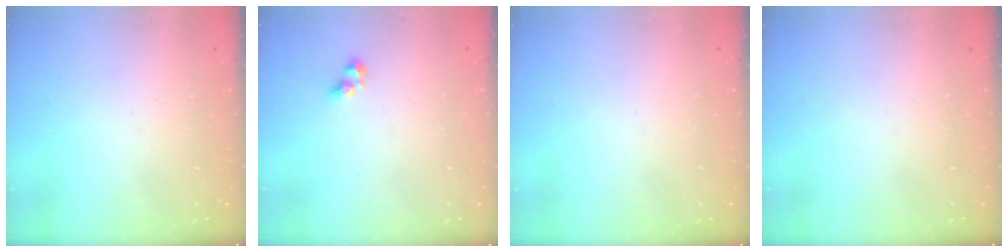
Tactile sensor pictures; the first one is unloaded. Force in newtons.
{"total": 2.7, "press": 2.7, "slide": 0.3}
{"total": 0.0}
{"total": 0.0}